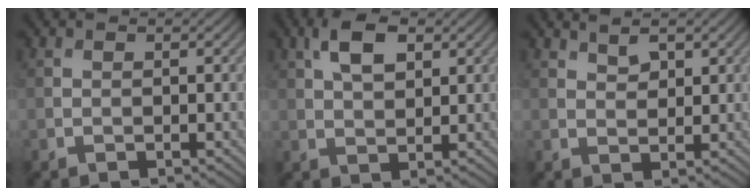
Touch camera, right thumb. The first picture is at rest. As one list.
[{"total": 5.3, "force": [2.4, 2.7, 3.9], "torque": [-0.083, 0.006, 0.043]}, {"total": 2.4, "force": [1.8, 0.9, 1.3], "torque": [-0.022, -0.002, 0.041]}]